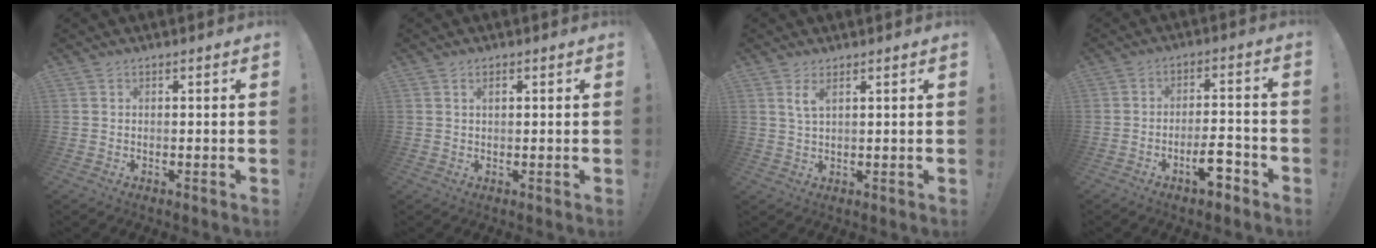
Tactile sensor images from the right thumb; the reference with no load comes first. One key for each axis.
{"total": 1.5, "fx": 0.7, "fy": 0.6, "fz": 1.2, "tx": -0.017, "ty": -0.001, "tz": 0.010}
{"total": 3.4, "fx": 2.0, "fy": 0.8, "fz": 2.6, "tx": -0.039, "ty": -0.008, "tz": 0.032}
{"total": 8.1, "fx": -5.1, "fy": 2.5, "fz": 5.8, "tx": -0.095, "ty": 0.028, "tz": -0.086}